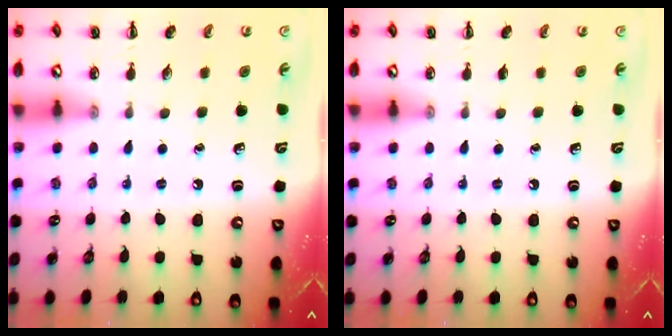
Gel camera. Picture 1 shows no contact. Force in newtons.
{"total": 0.0}